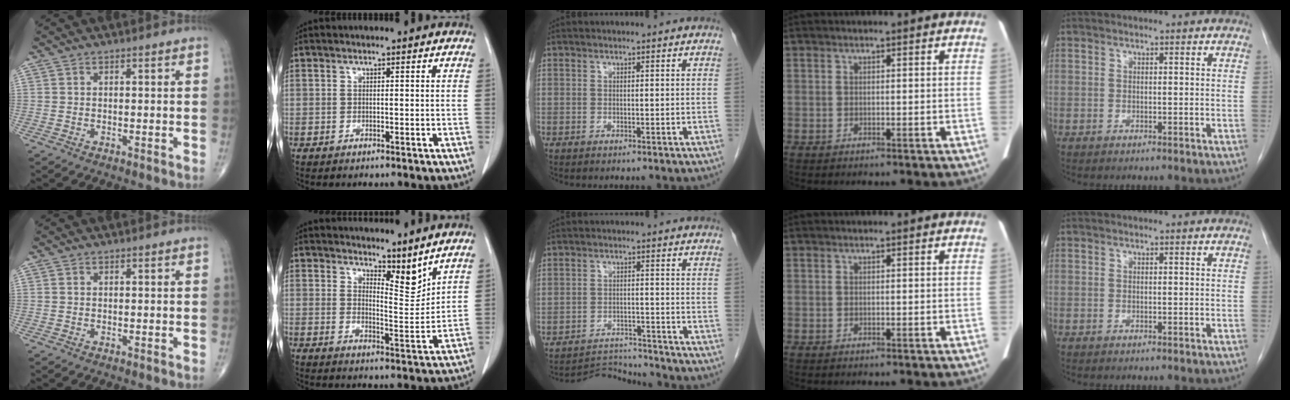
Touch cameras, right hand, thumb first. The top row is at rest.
{"index": {"total": 5.5, "force": [4.8, 1.1, 2.4], "torque": [-0.034, -0.016, 0.083]}, "middle": {"total": 5.2, "force": [-4.9, -0.4, -1.7], "torque": [0.032, 0.004, -0.079]}}